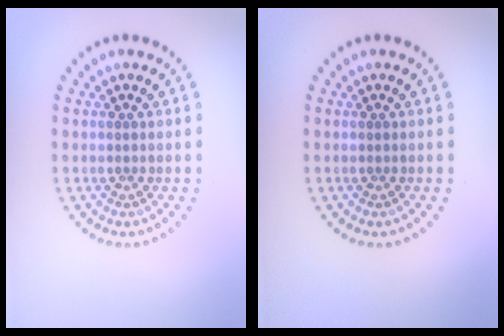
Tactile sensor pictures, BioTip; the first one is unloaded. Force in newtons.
{"total": 0.0}